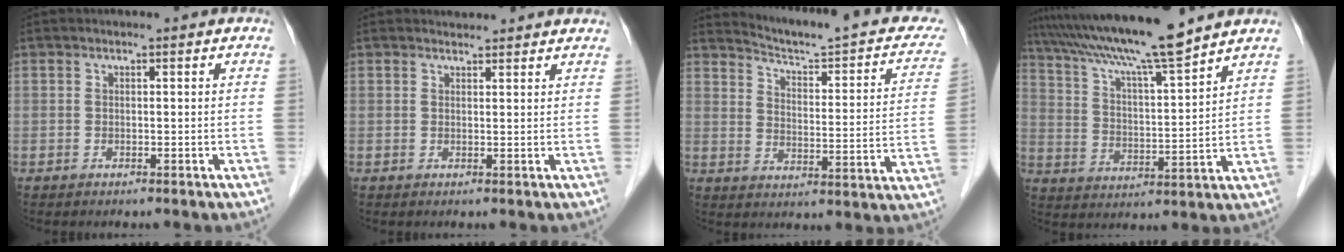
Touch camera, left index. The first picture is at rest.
{"total": 3.9, "force": [3.8, 0.8, 0.4], "torque": [-0.009, 0.016, 0.040]}
{"total": 18.0, "force": [16.3, 3.0, 7.0], "torque": [-0.085, -0.036, 0.199]}
{"total": 14.7, "force": [12.7, -0.7, 7.5], "torque": [-0.136, 0.008, 0.213]}